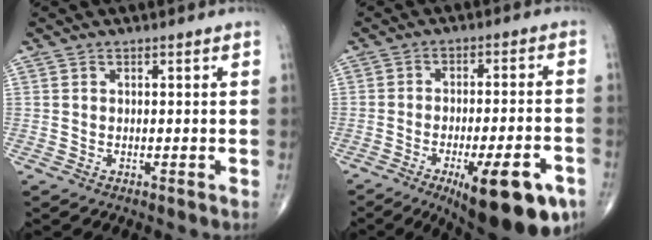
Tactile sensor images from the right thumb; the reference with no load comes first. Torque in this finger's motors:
{"motor_torque": [2.38, 1.74, 0.80, -1.02, 0.39]}